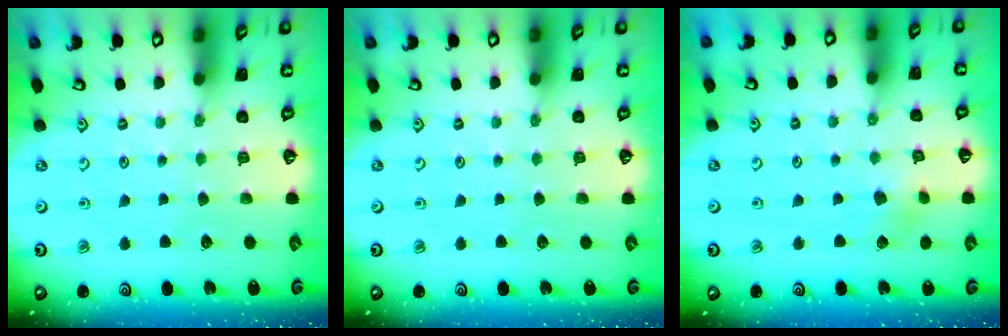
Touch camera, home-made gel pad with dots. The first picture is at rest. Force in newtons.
{"total": 0.0}
{"total": 3.8, "press": 3.8, "slide": 0.5}